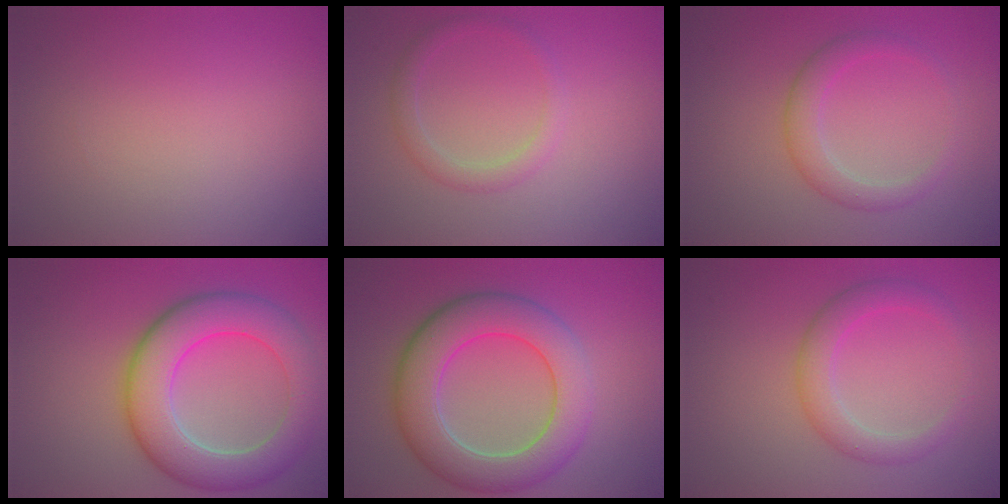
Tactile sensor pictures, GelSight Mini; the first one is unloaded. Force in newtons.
{"total": 1.9, "press": 1.9, "slide": 0.1}
{"total": 2.7, "press": 2.7, "slide": 0.1}
{"total": 8.3, "press": 8.3, "slide": 0.4}
{"total": 7.7, "press": 7.7, "slide": 0.4}
{"total": 3.1, "press": 3.1, "slide": 0.1}